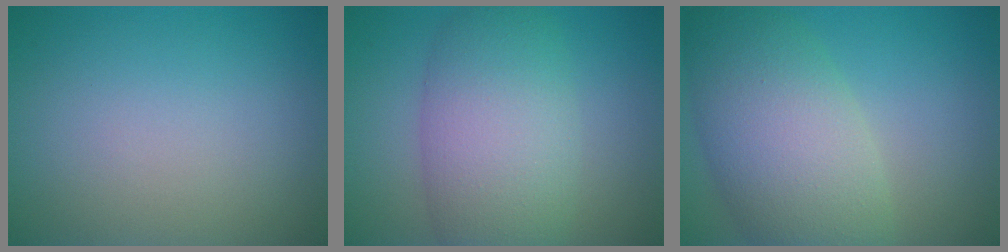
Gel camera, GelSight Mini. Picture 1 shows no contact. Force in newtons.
{"total": 7.9, "press": 7.9, "slide": 0.4}
{"total": 8.6, "press": 8.6, "slide": 0.7}